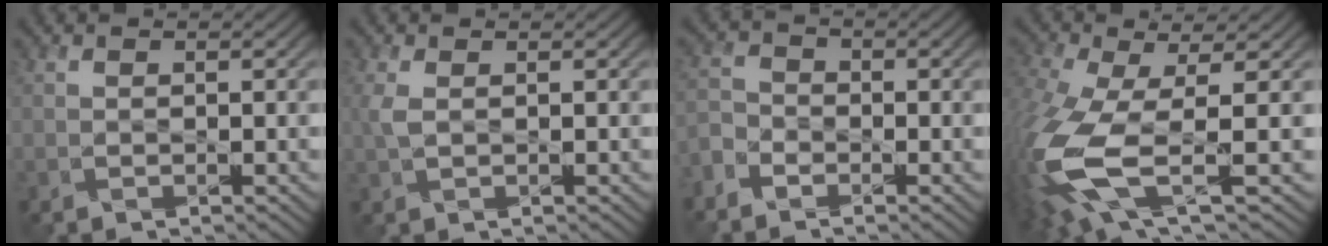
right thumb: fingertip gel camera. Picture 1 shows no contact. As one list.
[{"total": 1.8, "force": [0.4, 0.9, 1.5], "torque": [-0.050, 0.001, 0.009]}, {"total": 3.4, "force": [-2.8, 1.7, 0.6], "torque": [-0.021, -0.005, -0.072]}, {"total": 12.7, "force": [-3.1, 5.0, 11.2], "torque": [-0.295, -0.032, -0.053]}]